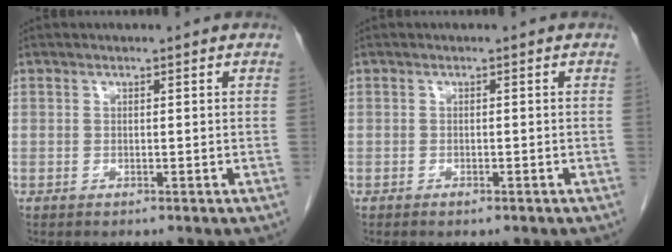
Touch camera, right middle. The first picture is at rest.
{"total": 0.8, "force": [-0.5, 0.2, 0.5], "torque": [-0.012, -0.002, -0.005]}